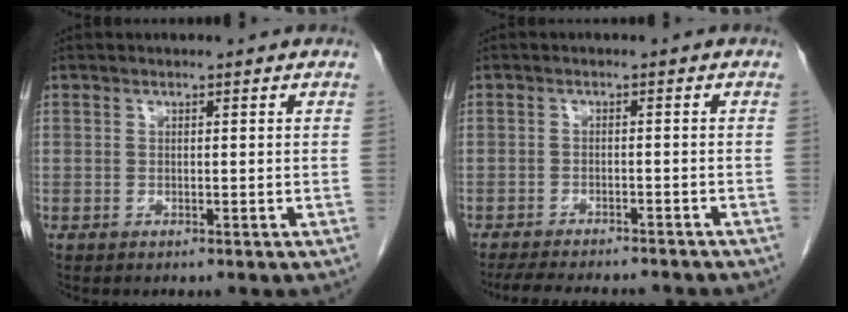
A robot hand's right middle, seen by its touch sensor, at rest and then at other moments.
{"total": 12.2, "force": [-10.9, 2.4, 5.1], "torque": [-0.080, -0.011, -0.139]}